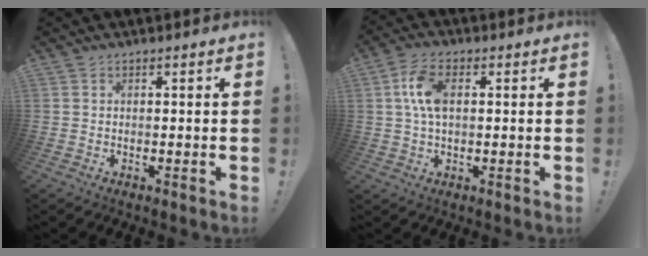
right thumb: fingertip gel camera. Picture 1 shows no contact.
{"total": 8.8, "force": [1.5, 5.1, 7.0], "torque": [-0.141, 0.009, 0.028]}